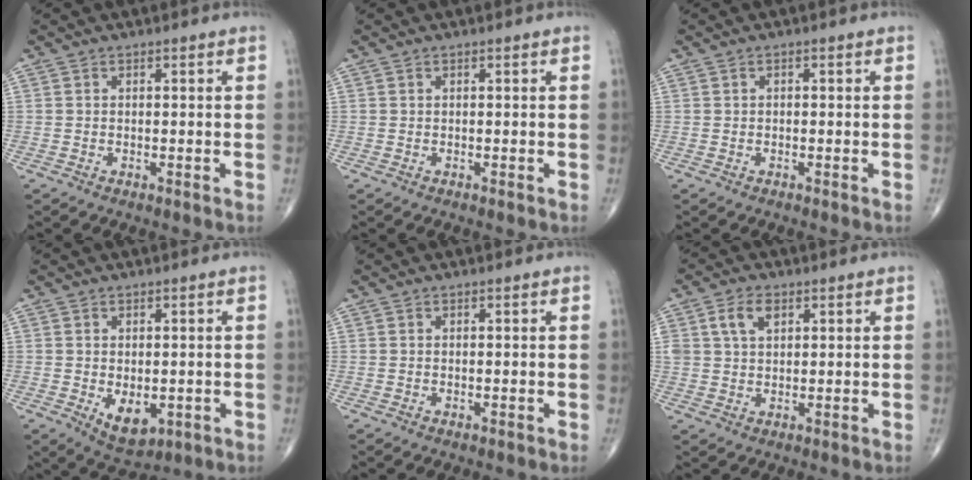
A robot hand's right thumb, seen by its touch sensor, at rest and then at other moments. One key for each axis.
{"total": 0.0}
{"total": 0.0}
{"total": 6.4, "fx": -1.4, "fy": 3.7, "fz": 5.0, "tx": -0.062, "ty": -0.010, "tz": -0.009}
{"total": 0.0}
{"total": 5.0, "fx": 2.0, "fy": 3.1, "fz": 3.3, "tx": -0.056, "ty": 0.002, "tz": 0.040}